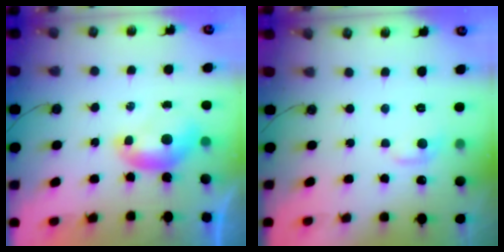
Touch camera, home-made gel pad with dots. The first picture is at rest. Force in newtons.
{"total": 0.8, "press": 0.2, "slide": 0.8}